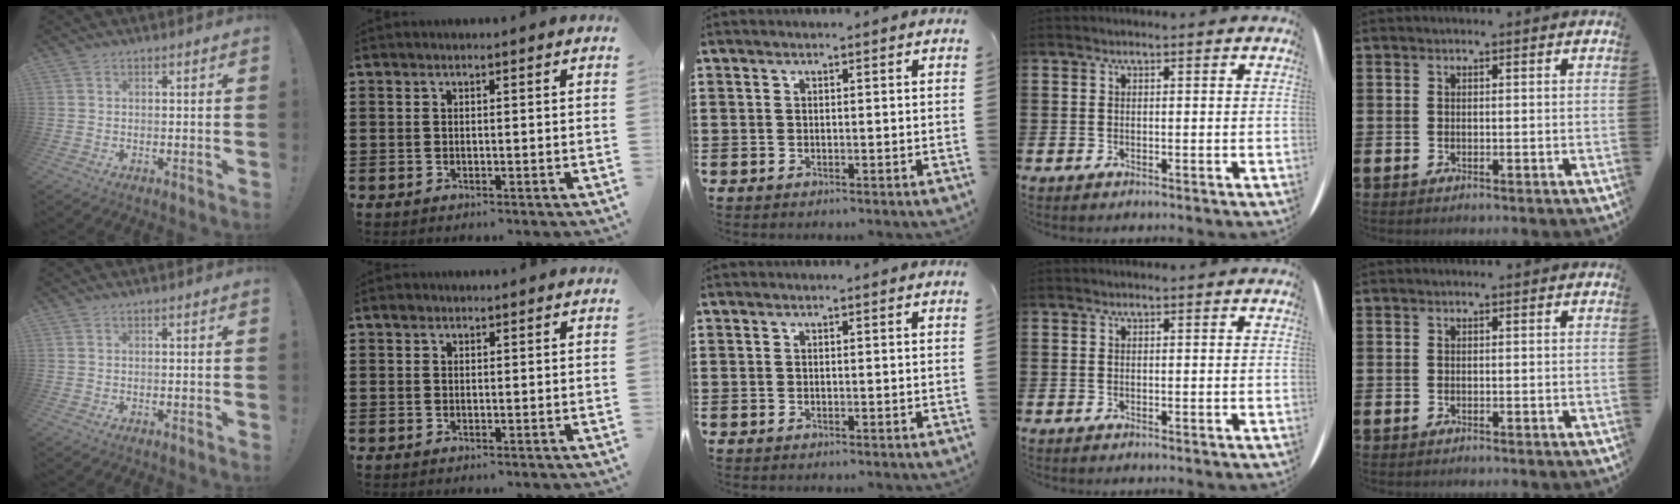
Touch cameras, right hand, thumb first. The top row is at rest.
{"index": {"total": 0.8, "force": [0.5, 0.6, 0.3], "torque": [-0.007, 0.003, 0.009]}}